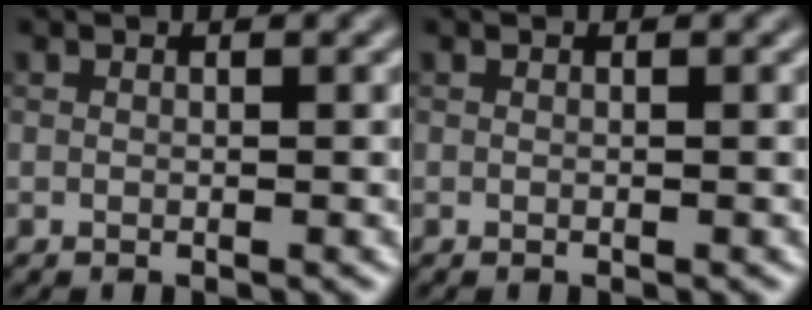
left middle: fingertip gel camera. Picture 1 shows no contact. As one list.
[{"total": 0.0}]